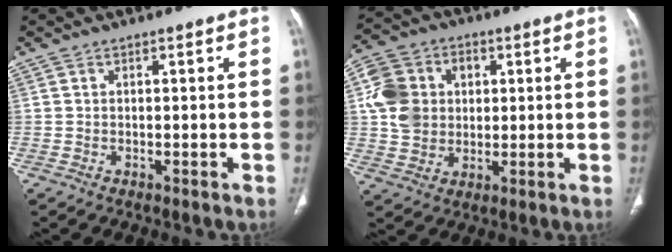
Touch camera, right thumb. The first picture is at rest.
{"total": 12.0, "force": [1.8, 10.1, 6.1], "torque": [-0.099, 0.011, 0.033]}